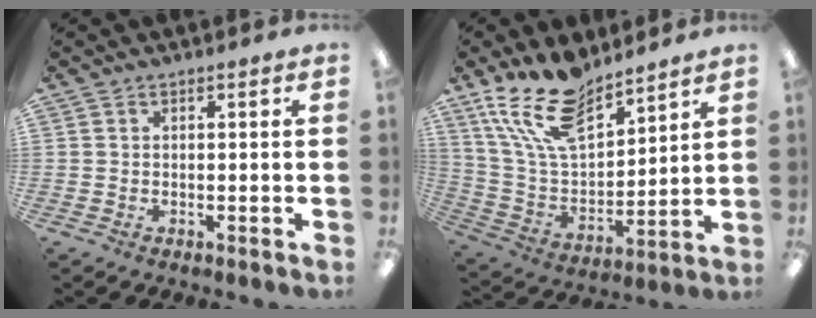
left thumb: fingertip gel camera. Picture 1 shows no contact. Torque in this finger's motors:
{"motor_torque": [0.75, 0.48, 1.43, -1.36, 0.17]}